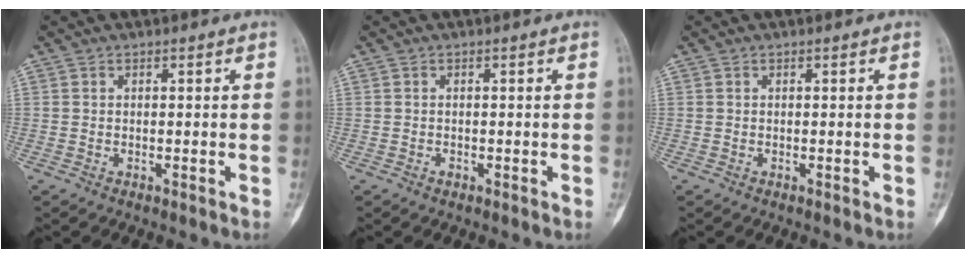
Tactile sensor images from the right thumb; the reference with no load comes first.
{"total": 0.6, "force": [-0.3, 0.5, 0.3], "torque": [-0.005, 0.002, -0.005]}
{"total": 0.0}